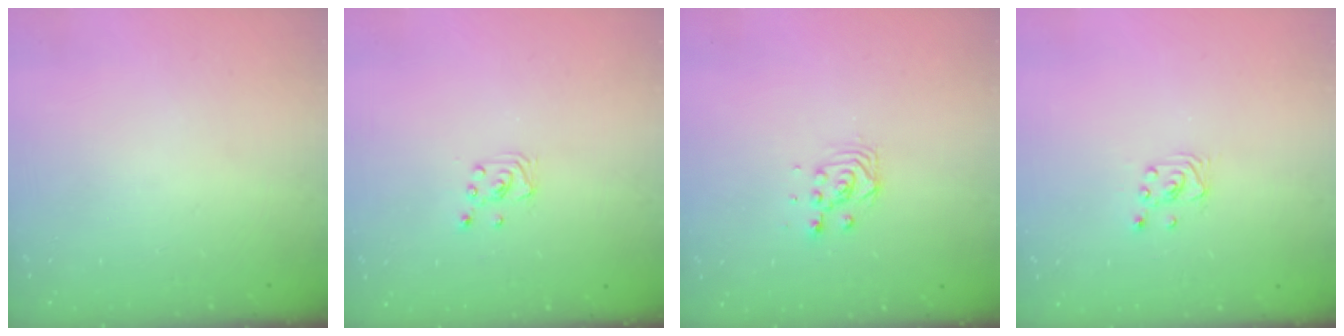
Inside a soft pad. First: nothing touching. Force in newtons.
{"total": 2.3, "press": 2.3, "slide": 0.2}
{"total": 5.3, "press": 5.2, "slide": 0.2}
{"total": 1.6, "press": 1.6, "slide": 0.0}